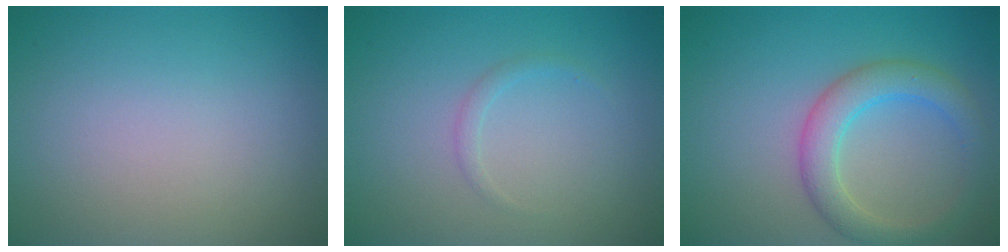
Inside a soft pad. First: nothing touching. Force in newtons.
{"total": 0.8, "press": 0.8, "slide": 0.1}
{"total": 3.9, "press": 3.9, "slide": 0.2}